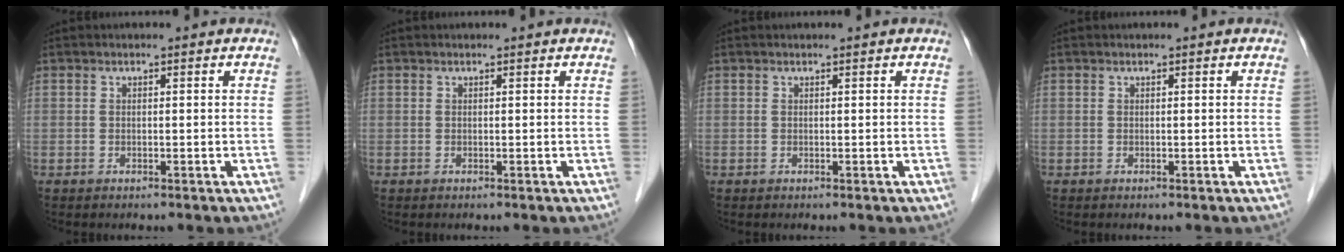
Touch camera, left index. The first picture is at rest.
{"total": 0.0}
{"total": 0.0}
{"total": 0.0}